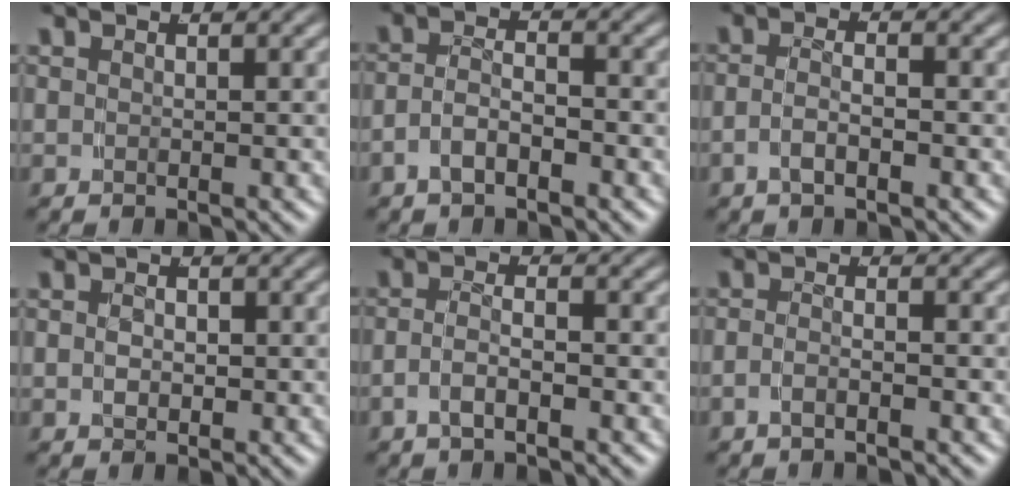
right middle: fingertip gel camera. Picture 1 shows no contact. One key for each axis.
{"total": 3.2, "fx": -1.9, "fy": 1.6, "fz": 2.0, "tx": -0.036, "ty": -0.007, "tz": -0.030}
{"total": 2.3, "fx": -1.3, "fy": 0.7, "fz": 1.8, "tx": -0.035, "ty": -0.007, "tz": -0.021}
{"total": 1.3, "fx": -0.2, "fy": 0.8, "fz": 1.0, "tx": -0.021, "ty": -0.006, "tz": 0.002}
{"total": 2.6, "fx": -1.4, "fy": 0.9, "fz": 2.0, "tx": -0.038, "ty": -0.007, "tz": -0.022}
{"total": 1.8, "fx": -1.3, "fy": 0.2, "fz": 1.2, "tx": -0.028, "ty": -0.005, "tz": -0.021}